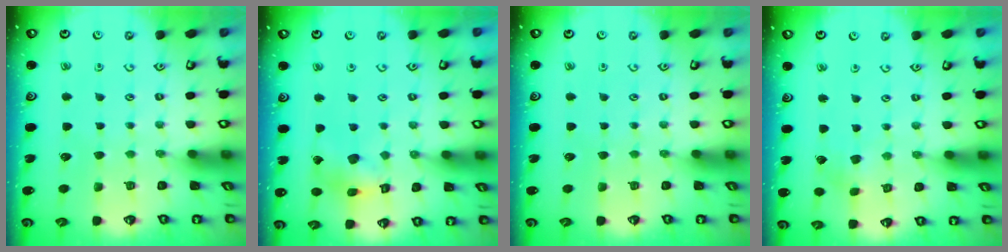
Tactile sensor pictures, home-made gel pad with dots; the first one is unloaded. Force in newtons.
{"total": 9.6, "press": 9.5, "slide": 1.1}
{"total": 0.0}
{"total": 2.6, "press": 2.6, "slide": 0.5}